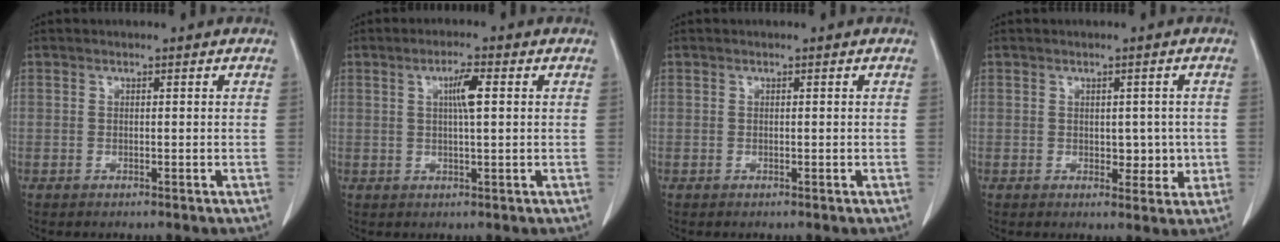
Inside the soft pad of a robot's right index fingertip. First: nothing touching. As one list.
[{"total": 3.7, "force": [0.9, 0.3, 3.6], "torque": [-0.064, 0.002, 0.015]}, {"total": 0.0}, {"total": 3.6, "force": [-0.1, 2.5, 2.6], "torque": [-0.024, 0.003, 0.006]}]